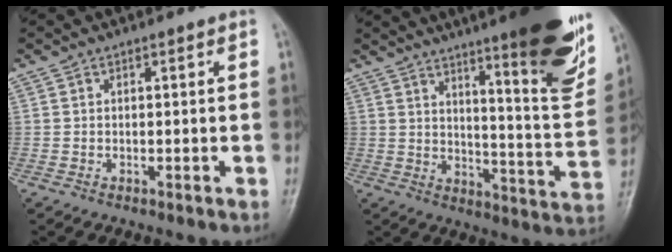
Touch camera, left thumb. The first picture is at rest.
{"total": 22.5, "force": [14.3, 3.3, 17.0], "torque": [-0.207, -0.074, 0.201]}